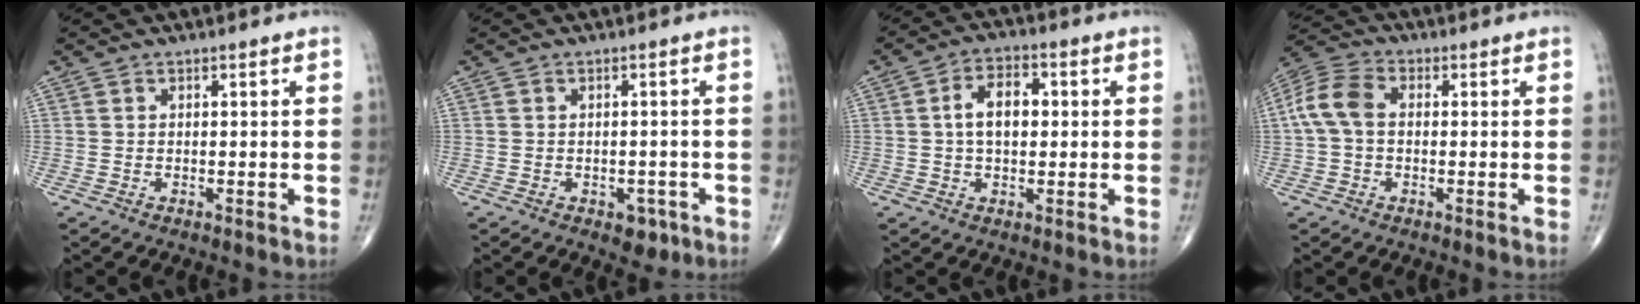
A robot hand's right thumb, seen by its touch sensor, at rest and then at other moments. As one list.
[{"total": 3.4, "force": [-1.6, 2.3, 2.0], "torque": [-0.007, 0.005, -0.017]}, {"total": 7.4, "force": [0.7, 4.5, 5.9], "torque": [-0.093, 0.017, 0.007]}, {"total": 8.0, "force": [0.3, 5.5, 5.9], "torque": [-0.124, 0.025, -0.004]}]